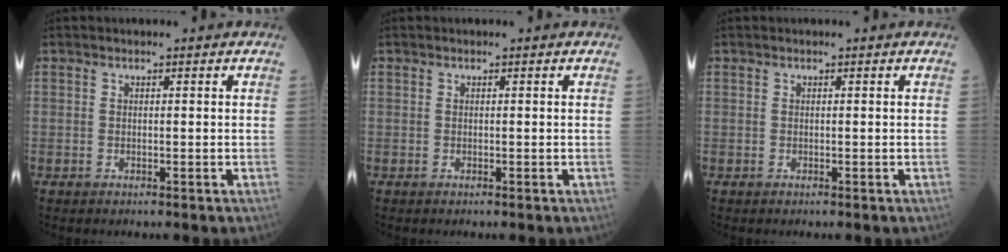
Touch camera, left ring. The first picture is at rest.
{"total": 0.0}
{"total": 0.0}